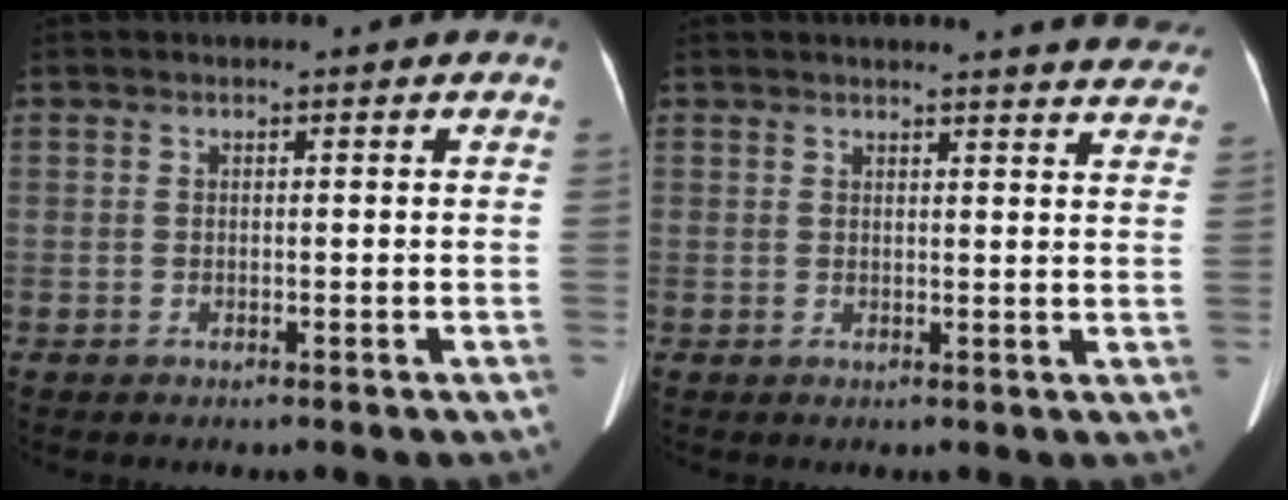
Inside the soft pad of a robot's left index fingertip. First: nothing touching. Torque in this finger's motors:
{"motor_torque": [0.59, -1.55, 0.19, 0.04]}